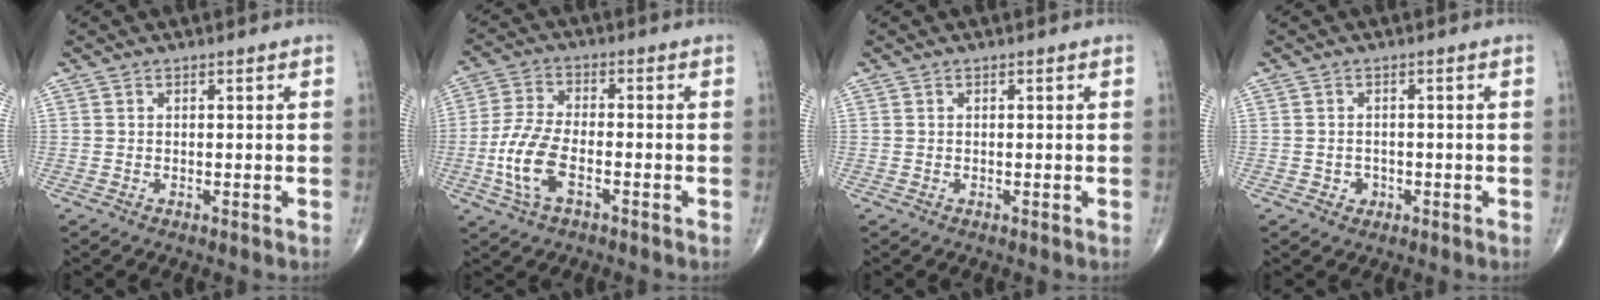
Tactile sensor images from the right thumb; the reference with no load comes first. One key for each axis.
{"total": 9.4, "fx": -3.1, "fy": 4.4, "fz": 7.6, "tx": -0.169, "ty": 0.016, "tz": -0.061}
{"total": 0.0}
{"total": 1.8, "fx": -0.6, "fy": 1.6, "fz": 0.5, "tx": 0.005, "ty": 0.007, "tz": -0.007}